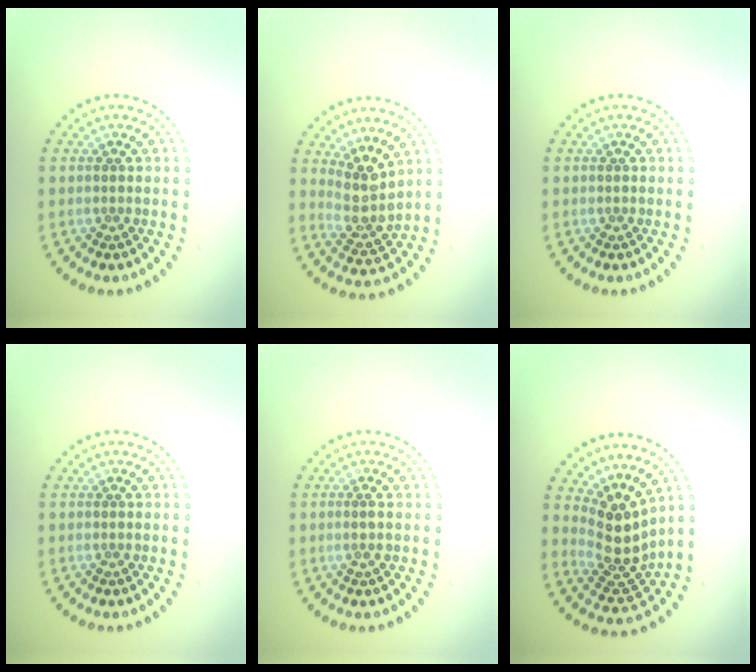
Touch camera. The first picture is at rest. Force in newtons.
{"total": 3.6, "press": 2.8, "slide": 2.2}
{"total": 0.0}
{"total": 0.0}
{"total": 0.6, "press": 0.3, "slide": 0.5}
{"total": 4.1, "press": 3.1, "slide": 2.8}